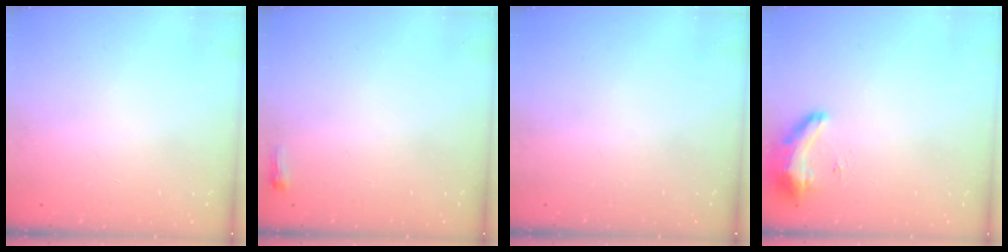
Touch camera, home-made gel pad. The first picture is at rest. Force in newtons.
{"total": 2.6, "press": 2.5, "slide": 0.6}
{"total": 0.0}
{"total": 9.2, "press": 8.9, "slide": 2.4}